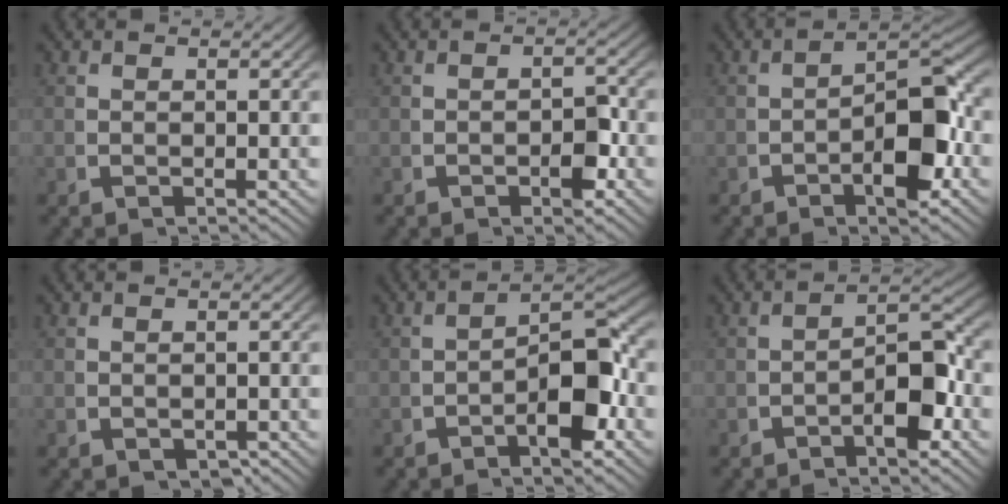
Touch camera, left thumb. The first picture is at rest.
{"total": 2.5, "force": [-0.8, 1.3, 2.0], "torque": [-0.029, -0.010, -0.011]}
{"total": 7.1, "force": [-1.0, 3.2, 6.3], "torque": [-0.090, -0.006, -0.017]}
{"total": 1.2, "force": [-0.6, 0.9, 0.6], "torque": [-0.010, -0.010, -0.003]}
{"total": 6.5, "force": [-1.2, 2.9, 5.7], "torque": [-0.081, -0.009, -0.020]}
{"total": 4.9, "force": [-1.1, 2.0, 4.3], "torque": [-0.063, -0.005, -0.019]}